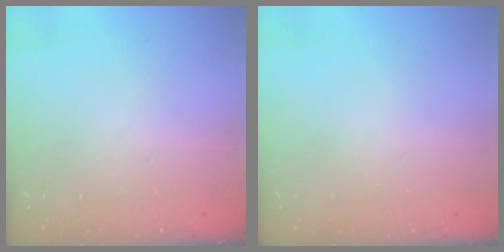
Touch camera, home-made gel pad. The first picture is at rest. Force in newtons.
{"total": 0.0}